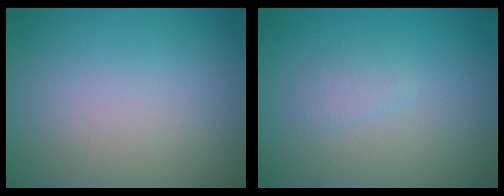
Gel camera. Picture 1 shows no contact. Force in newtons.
{"total": 1.1, "press": 1.1, "slide": 0.0}